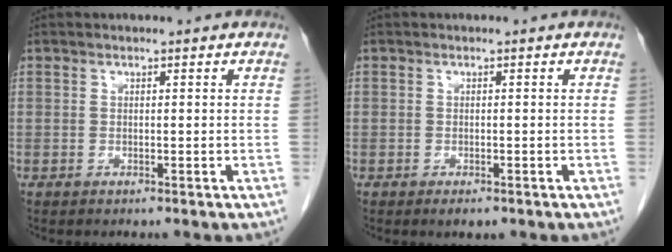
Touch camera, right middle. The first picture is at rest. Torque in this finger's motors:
{"motor_torque": [-0.06, 0.13, -0.16, -0.04]}